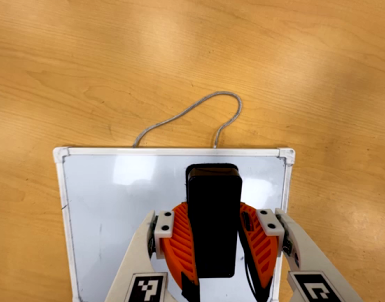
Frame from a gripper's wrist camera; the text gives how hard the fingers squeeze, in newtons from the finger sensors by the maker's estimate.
{"total": 7.9, "left": 6.3, "right": 9.6}